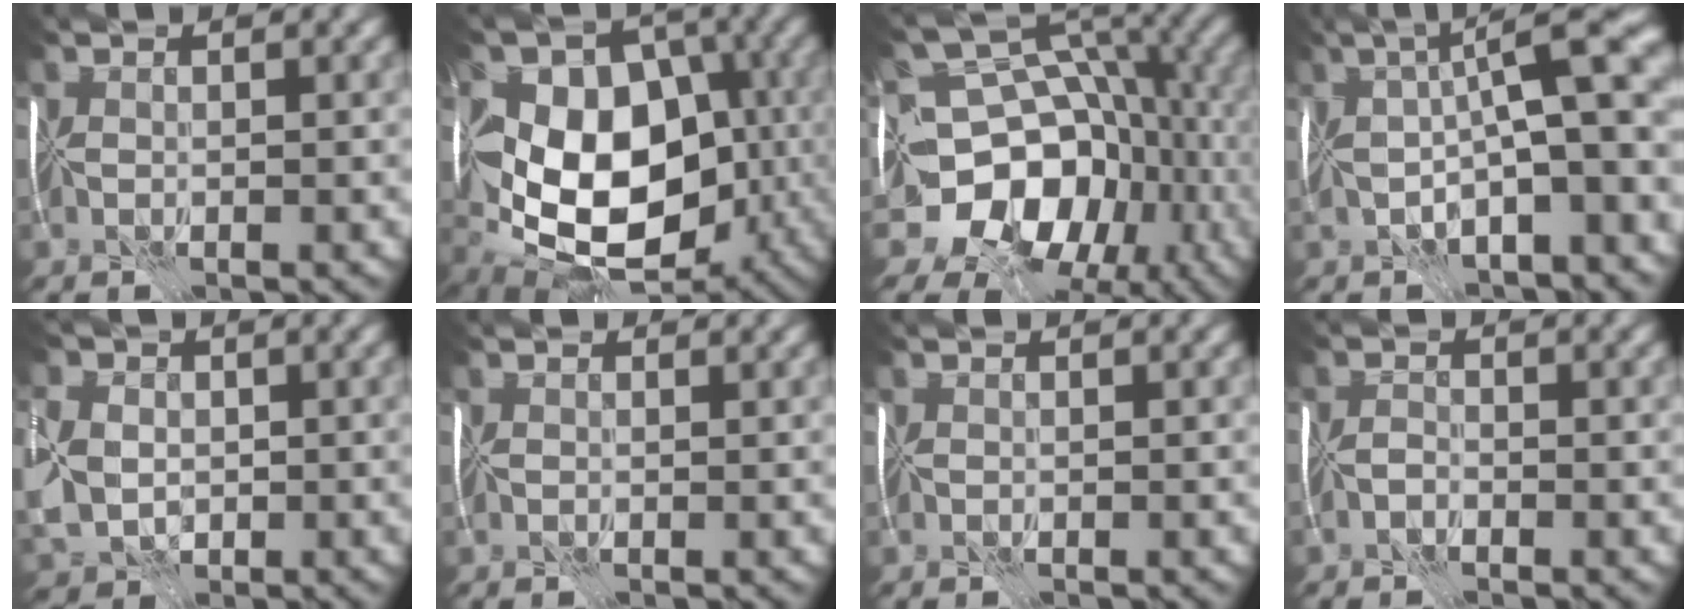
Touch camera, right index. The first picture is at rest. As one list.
[{"total": 13.4, "force": [-1.3, 9.1, 9.7], "torque": [-0.148, -0.018, -0.022]}, {"total": 13.8, "force": [-4.3, 11.3, 6.6], "torque": [-0.113, -0.005, -0.085]}, {"total": 11.8, "force": [0.3, 3.4, 11.3], "torque": [-0.170, 0.013, 0.001]}, {"total": 5.6, "force": [-0.5, 4.6, 3.2], "torque": [-0.082, 0.001, -0.019]}, {"total": 0.8, "force": [0.5, 0.5, 0.3], "torque": [-0.006, 0.000, 0.004]}, {"total": 0.0}, {"total": 1.0, "force": [-1.0, 0.0, 0.0], "torque": [-0.002, 0.004, -0.026]}]